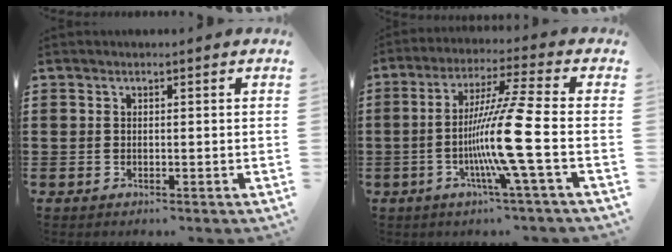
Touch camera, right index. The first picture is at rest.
{"total": 11.8, "force": [-3.1, -1.4, 11.3], "torque": [-0.223, -0.019, -0.071]}